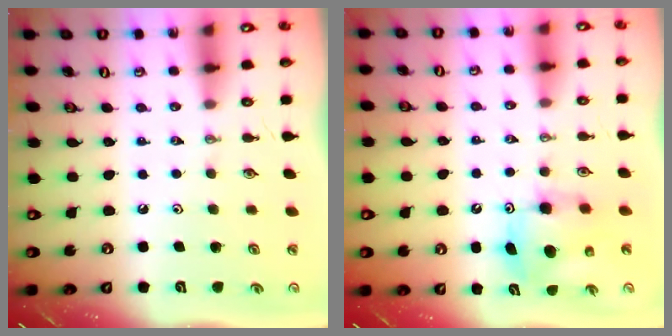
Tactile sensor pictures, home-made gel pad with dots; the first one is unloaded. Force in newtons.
{"total": 7.9, "press": 7.8, "slide": 0.3}